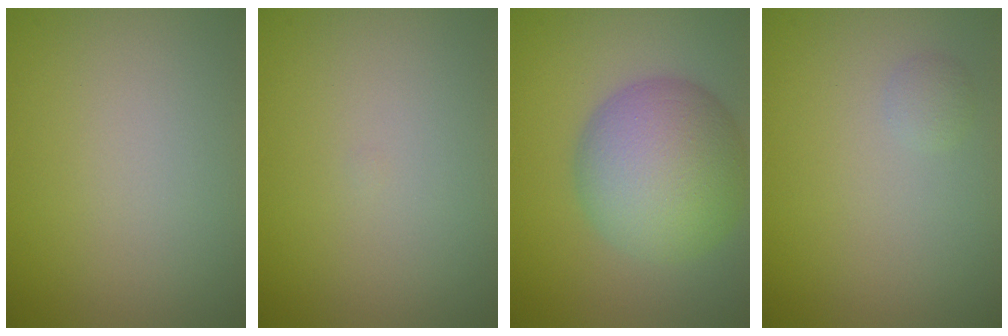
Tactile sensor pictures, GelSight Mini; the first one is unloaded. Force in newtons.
{"total": 0.0}
{"total": 9.0, "press": 9.0, "slide": 0.6}
{"total": 0.8, "press": 0.8, "slide": 0.1}